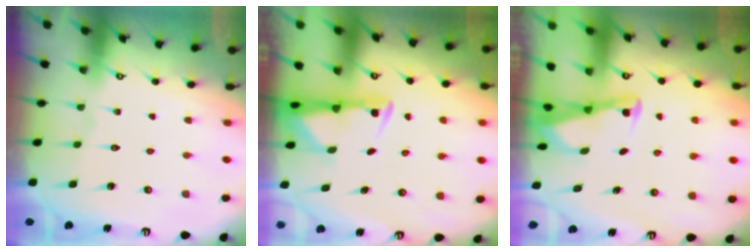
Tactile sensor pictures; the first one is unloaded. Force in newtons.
{"total": 2.9, "press": 2.8, "slide": 0.6}
{"total": 2.9, "press": 2.9, "slide": 0.4}